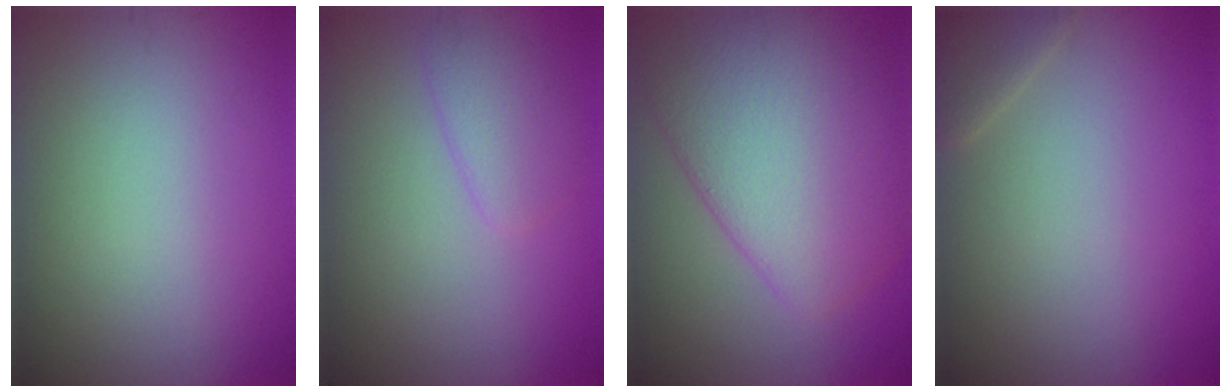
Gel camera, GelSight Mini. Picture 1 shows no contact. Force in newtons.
{"total": 2.2, "press": 2.1, "slide": 0.2}
{"total": 8.8, "press": 8.8, "slide": 0.1}
{"total": 1.7, "press": 1.7, "slide": 0.1}